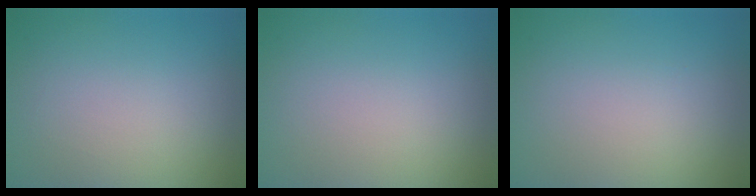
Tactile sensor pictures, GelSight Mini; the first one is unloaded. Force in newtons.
{"total": 0.0}
{"total": 0.0}